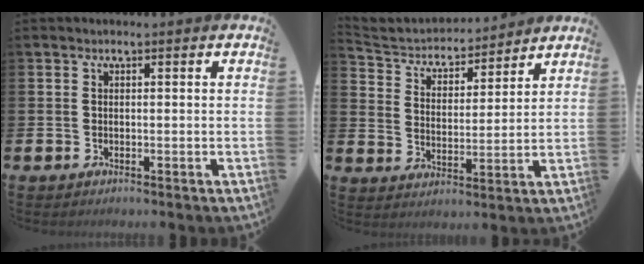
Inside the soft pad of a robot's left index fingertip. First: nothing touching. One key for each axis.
{"total": 4.7, "fx": 4.4, "fy": 1.8, "fz": 0.4, "tx": -0.039, "ty": -0.035, "tz": 0.071}